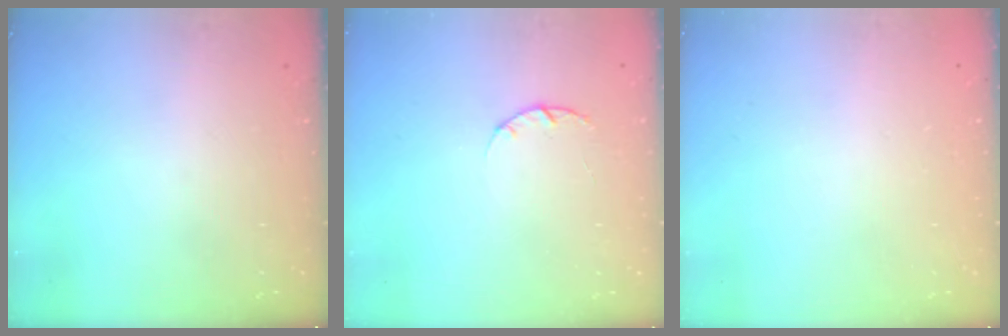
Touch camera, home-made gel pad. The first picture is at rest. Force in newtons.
{"total": 2.0, "press": 1.9, "slide": 0.4}
{"total": 2.6, "press": 2.6, "slide": 0.2}